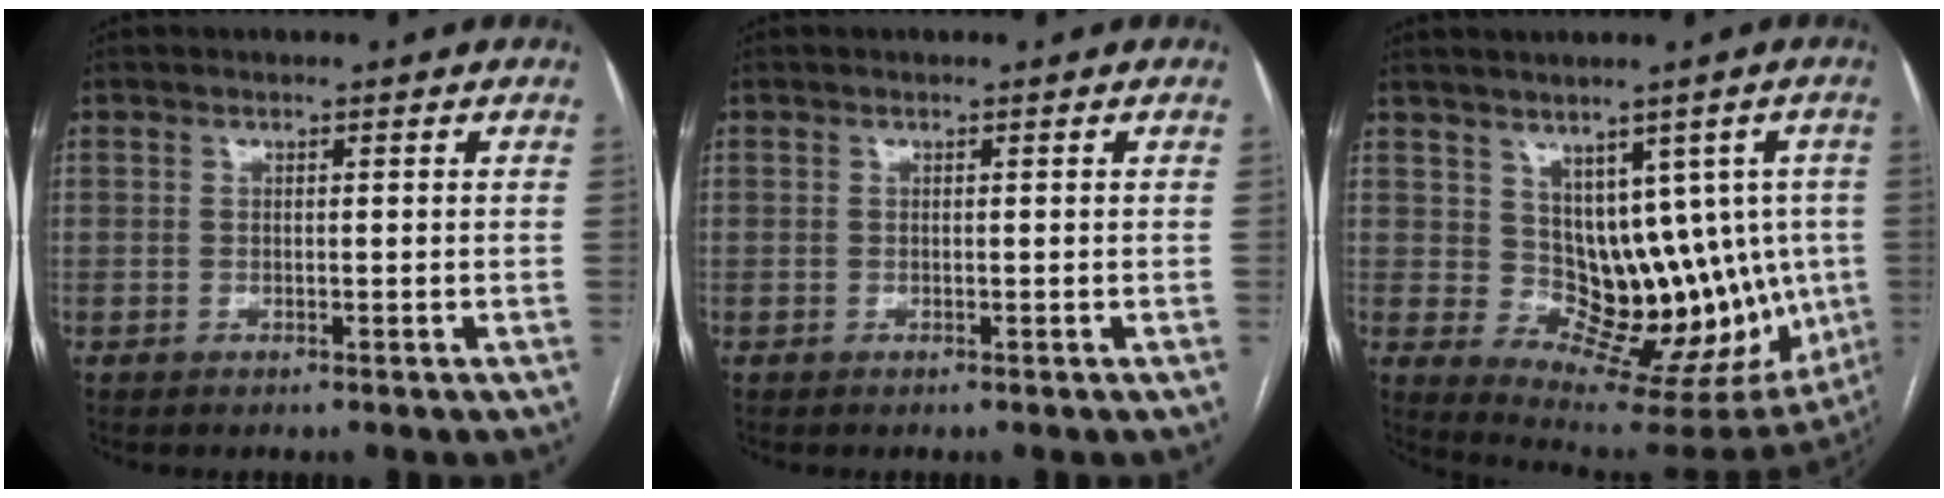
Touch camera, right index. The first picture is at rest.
{"total": 0.0}
{"total": 13.0, "force": [1.8, 8.9, 9.3], "torque": [-0.097, 0.023, 0.057]}